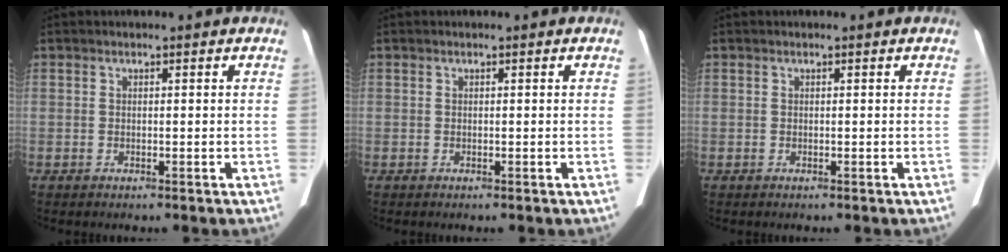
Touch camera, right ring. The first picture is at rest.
{"total": 0.0}
{"total": 0.0}